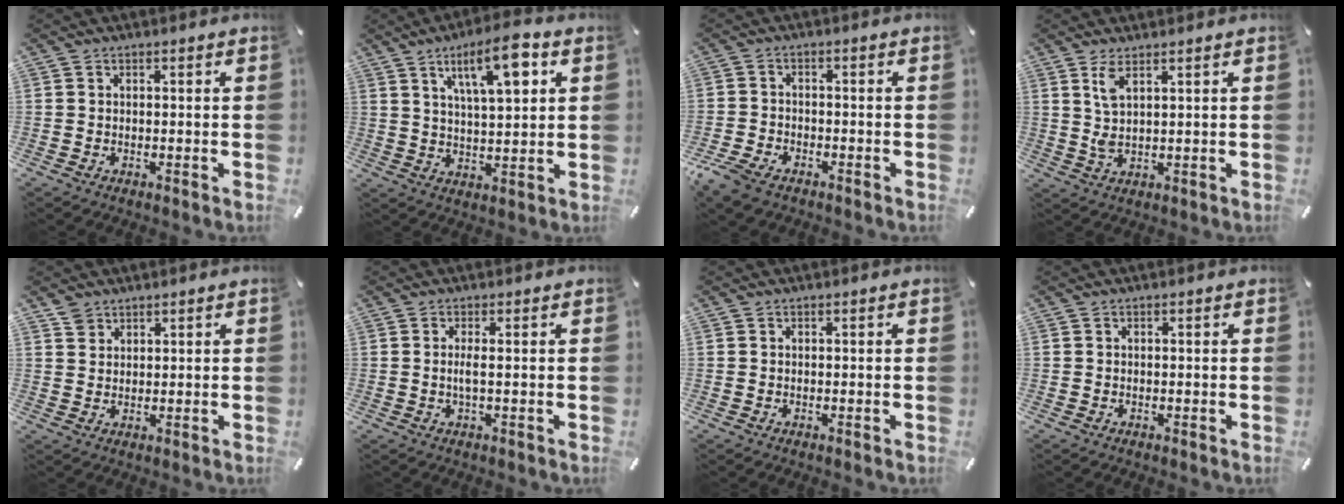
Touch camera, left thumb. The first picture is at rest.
{"total": 11.7, "force": [5.1, 4.1, 9.7], "torque": [-0.153, -0.008, 0.083]}
{"total": 5.7, "force": [-4.1, 3.0, 2.7], "torque": [-0.074, 0.010, -0.082]}
{"total": 4.6, "force": [2.3, 1.3, 3.8], "torque": [-0.088, -0.001, 0.038]}
{"total": 2.8, "force": [2.1, 1.8, 0.3], "torque": [0.000, -0.005, 0.041]}
{"total": 2.8, "force": [0.0, 0.2, 2.8], "torque": [-0.052, -0.007, -0.001]}
{"total": 0.0}
{"total": 0.0}